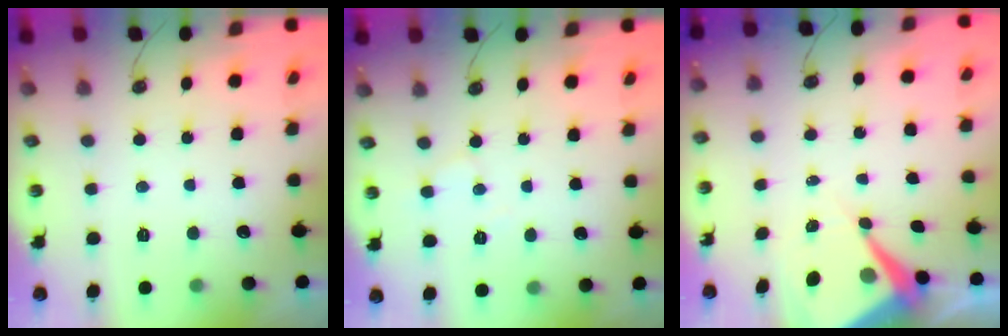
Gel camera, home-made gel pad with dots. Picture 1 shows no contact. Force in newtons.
{"total": 4.6, "press": 4.6, "slide": 0.6}
{"total": 8.7, "press": 8.7, "slide": 0.8}